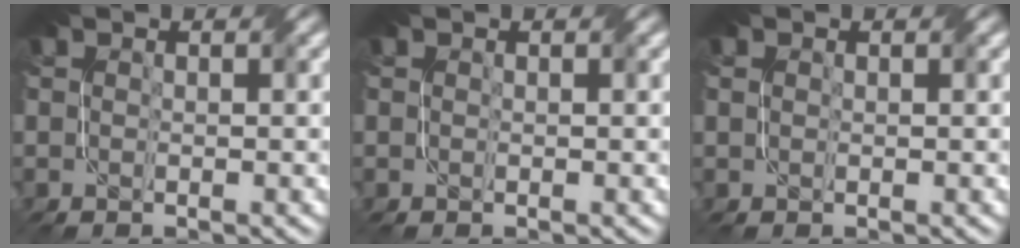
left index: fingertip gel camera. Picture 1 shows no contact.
{"total": 0.0}
{"total": 0.6, "force": [0.4, 0.5, -0.1], "torque": [0.000, 0.004, 0.008]}